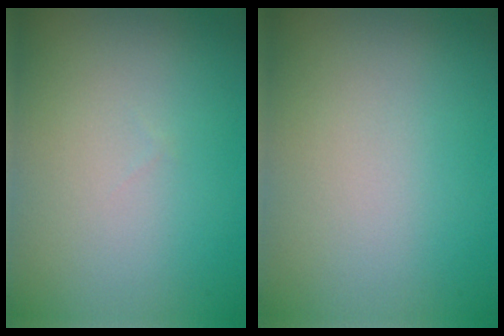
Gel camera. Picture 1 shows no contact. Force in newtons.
{"total": 0.0}